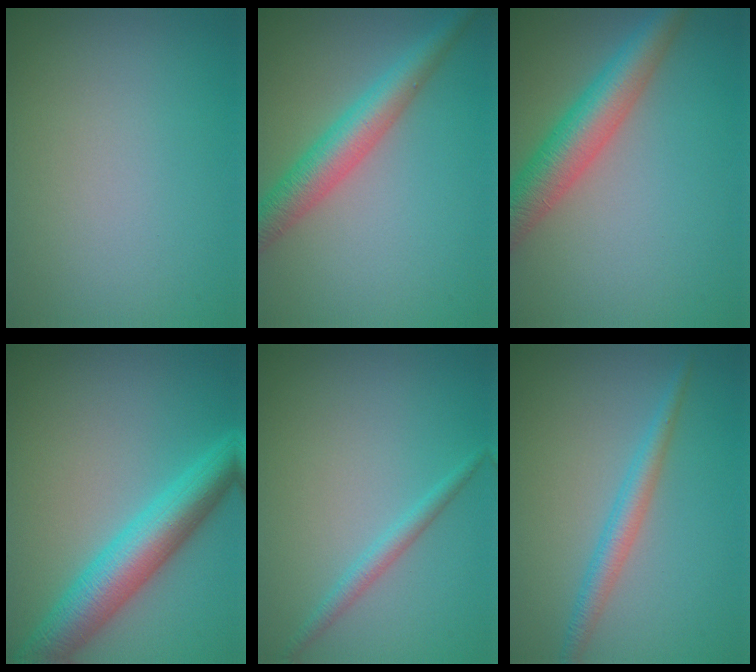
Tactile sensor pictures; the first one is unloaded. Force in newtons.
{"total": 4.8, "press": 4.8, "slide": 0.1}
{"total": 5.6, "press": 5.6, "slide": 0.3}
{"total": 6.4, "press": 6.4, "slide": 0.2}
{"total": 1.6, "press": 1.6, "slide": 0.1}
{"total": 2.4, "press": 2.4, "slide": 0.1}